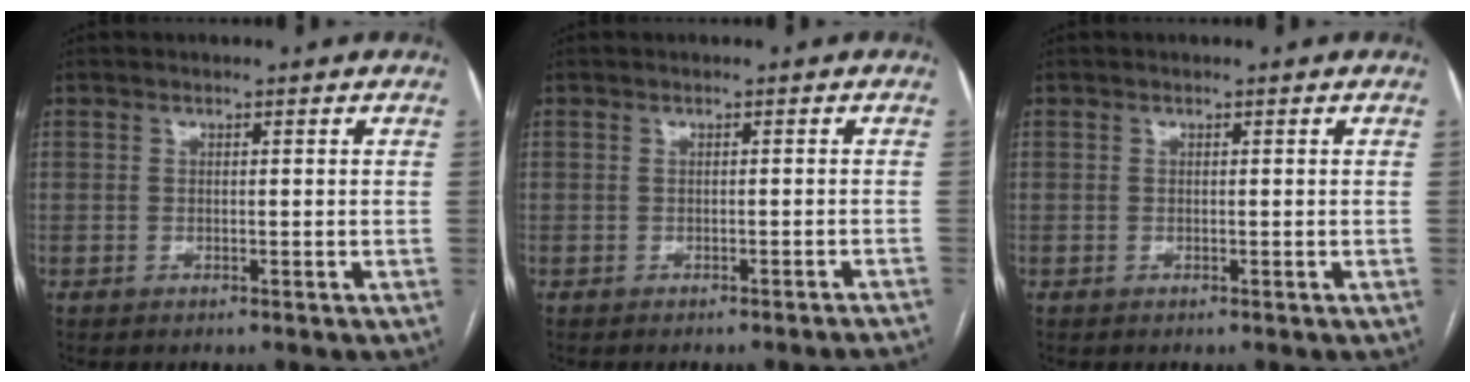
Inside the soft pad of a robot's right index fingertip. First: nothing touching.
{"total": 5.8, "force": [-5.5, -0.7, 1.6], "torque": [-0.008, -0.014, -0.059]}
{"total": 0.0}